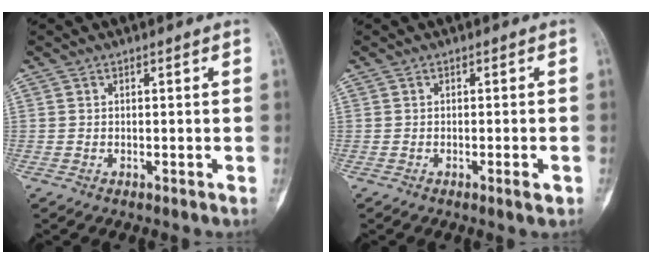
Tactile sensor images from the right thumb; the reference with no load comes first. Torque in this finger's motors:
{"motor_torque": [-0.25, 0.01, 0.26, 0.19, -0.06]}